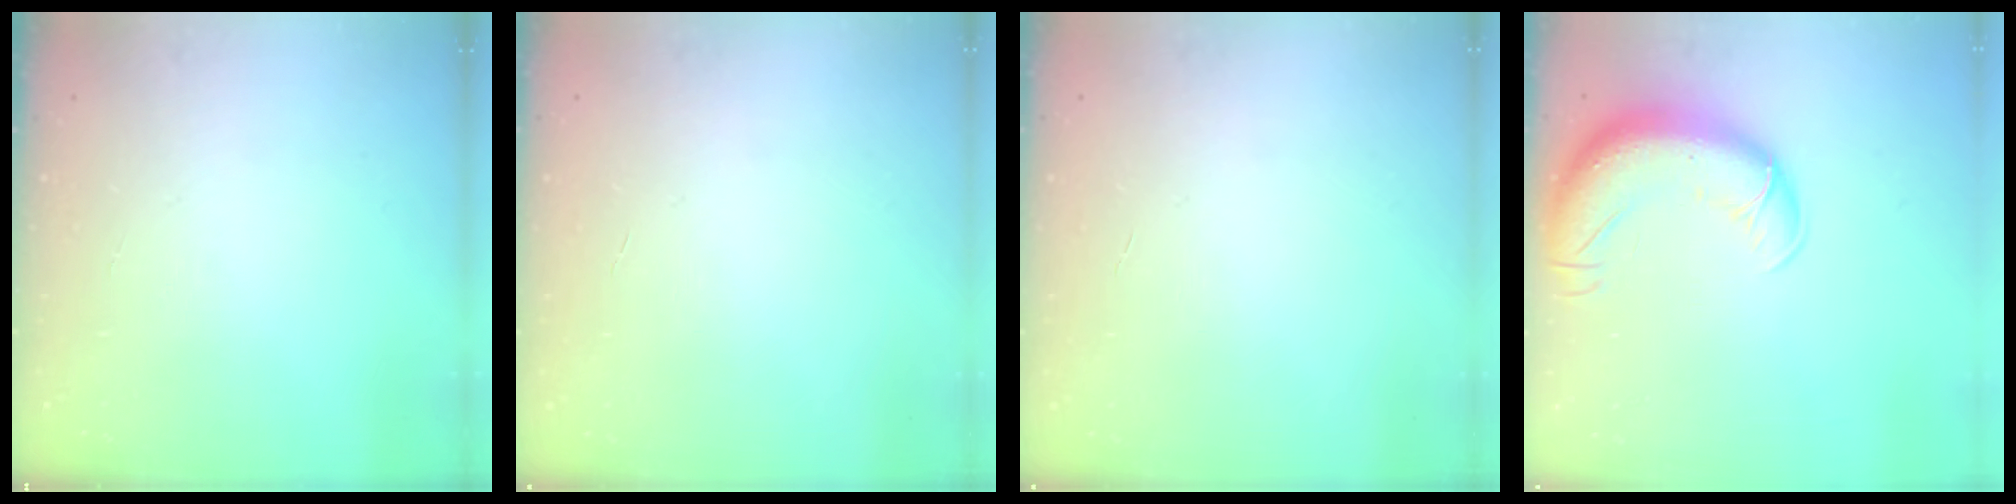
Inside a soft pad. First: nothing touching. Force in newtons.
{"total": 0.0}
{"total": 0.0}
{"total": 15.0, "press": 14.6, "slide": 3.6}